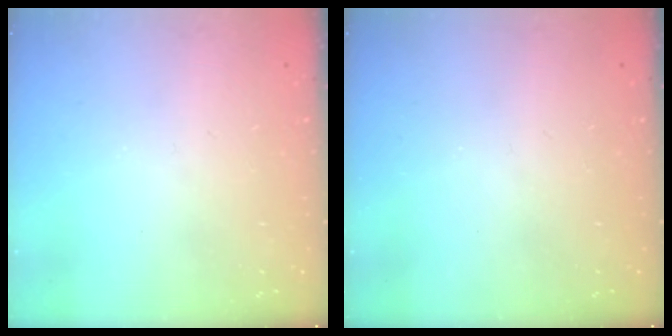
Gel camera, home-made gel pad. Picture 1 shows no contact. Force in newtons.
{"total": 0.0}